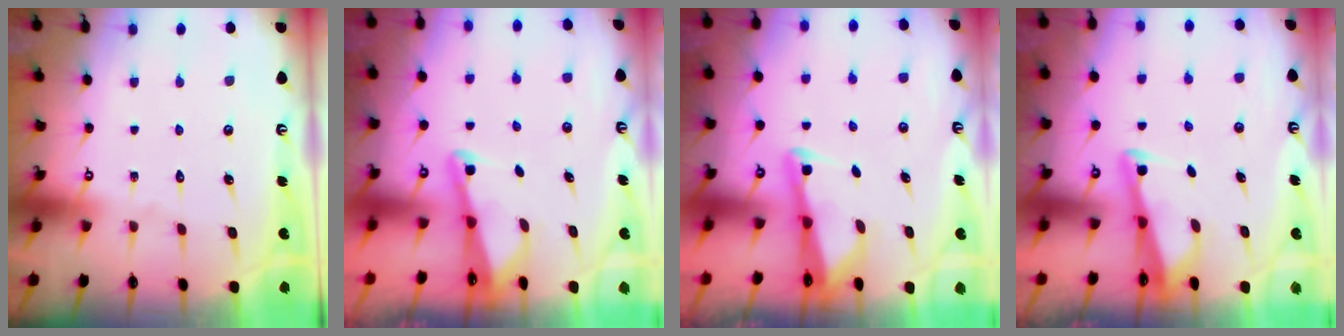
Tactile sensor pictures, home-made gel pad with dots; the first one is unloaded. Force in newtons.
{"total": 2.2, "press": 2.2, "slide": 0.3}
{"total": 2.5, "press": 2.5, "slide": 0.3}
{"total": 3.0, "press": 3.0, "slide": 0.3}